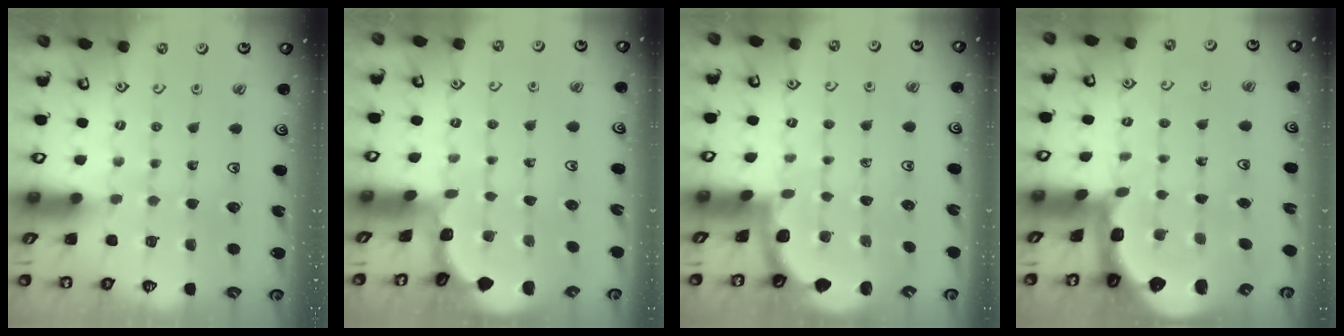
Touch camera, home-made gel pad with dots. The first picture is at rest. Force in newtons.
{"total": 1.2, "press": 1.1, "slide": 0.1}
{"total": 1.9, "press": 1.9, "slide": 0.0}
{"total": 3.7, "press": 3.3, "slide": 1.7}